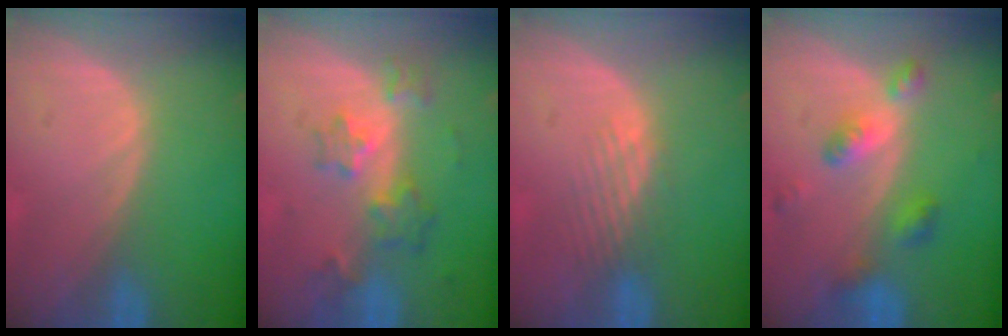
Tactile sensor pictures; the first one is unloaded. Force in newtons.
{"total": 6.1, "press": 5.6, "slide": 2.5}
{"total": 3.1, "press": 2.5, "slide": 1.8}
{"total": 6.0, "press": 5.2, "slide": 2.8}